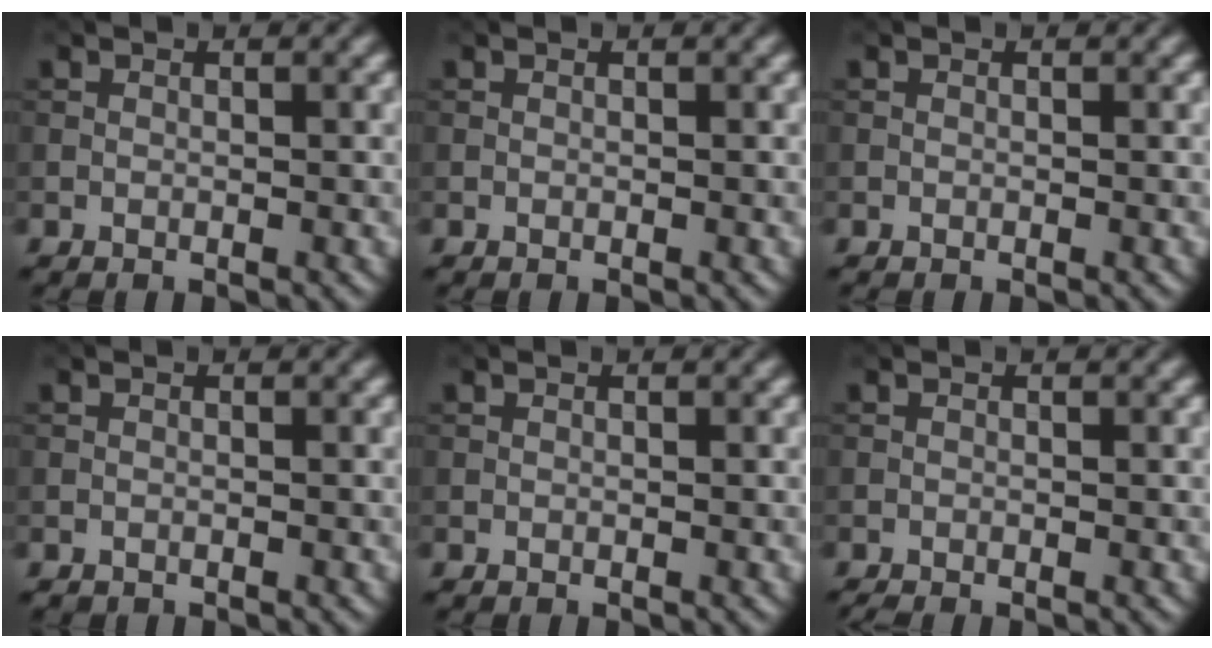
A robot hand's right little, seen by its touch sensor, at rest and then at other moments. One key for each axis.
{"total": 0.0}
{"total": 0.0}
{"total": 0.0}
{"total": 0.0}
{"total": 0.5, "fx": -0.5, "fy": 0.0, "fz": 0.2, "tx": -0.001, "ty": -0.002, "tz": -0.011}